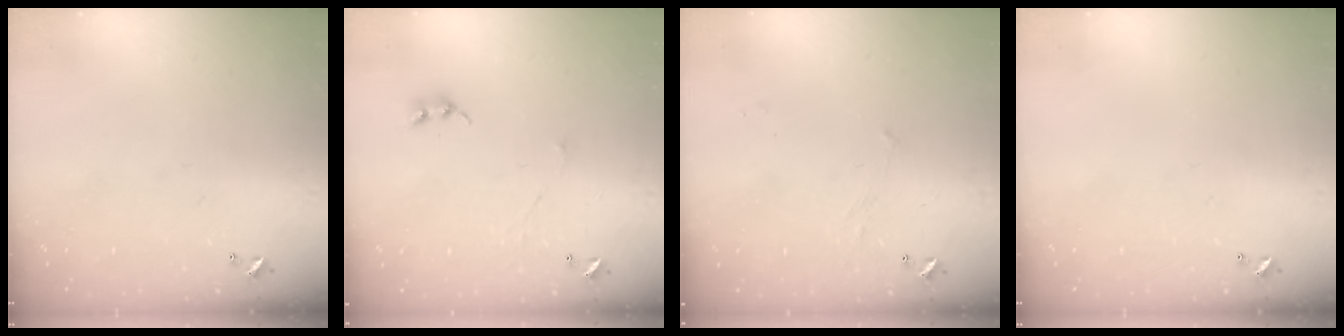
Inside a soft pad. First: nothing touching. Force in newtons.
{"total": 1.5, "press": 1.4, "slide": 0.2}
{"total": 3.0, "press": 2.9, "slide": 0.4}
{"total": 0.0}